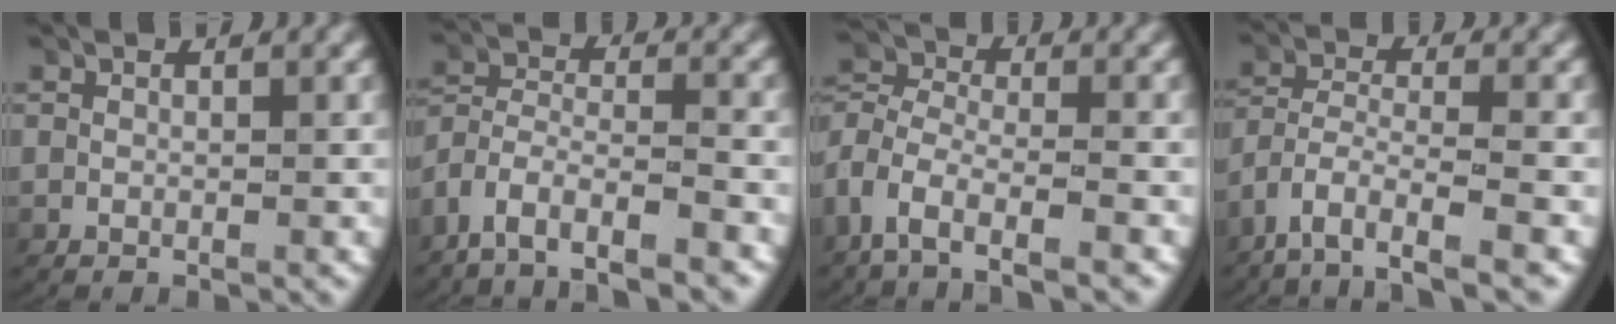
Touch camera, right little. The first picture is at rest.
{"total": 7.4, "force": [-5.3, 4.3, 3.1], "torque": [-0.088, -0.044, -0.079]}
{"total": 6.3, "force": [-2.6, 4.6, 3.4], "torque": [-0.096, -0.029, -0.043]}
{"total": 6.5, "force": [-4.3, 2.6, 4.2], "torque": [-0.097, -0.039, -0.053]}